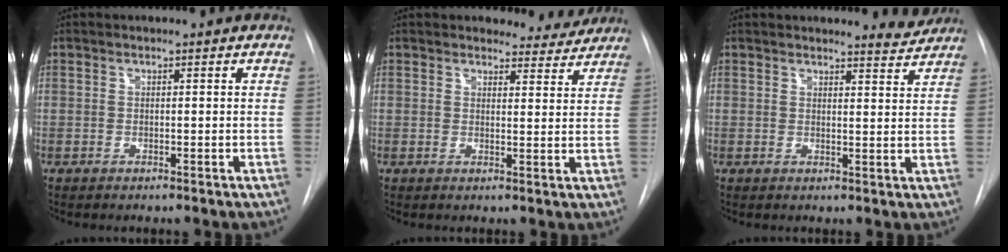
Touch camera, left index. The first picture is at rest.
{"total": 5.4, "force": [5.1, 1.6, -0.1], "torque": [0.013, -0.014, 0.050]}
{"total": 4.8, "force": [4.8, 0.6, 0.2], "torque": [0.000, -0.017, 0.045]}